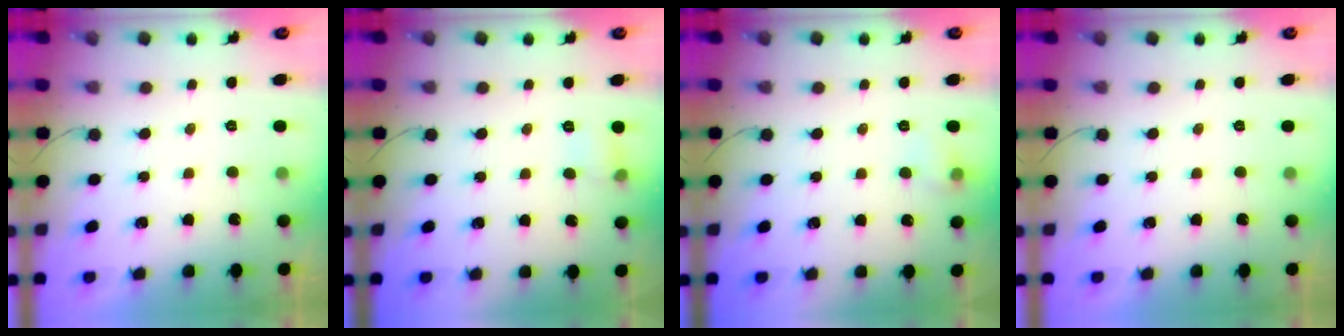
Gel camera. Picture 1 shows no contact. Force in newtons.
{"total": 5.1, "press": 4.8, "slide": 1.6}
{"total": 5.4, "press": 5.4, "slide": 1.0}
{"total": 0.0}